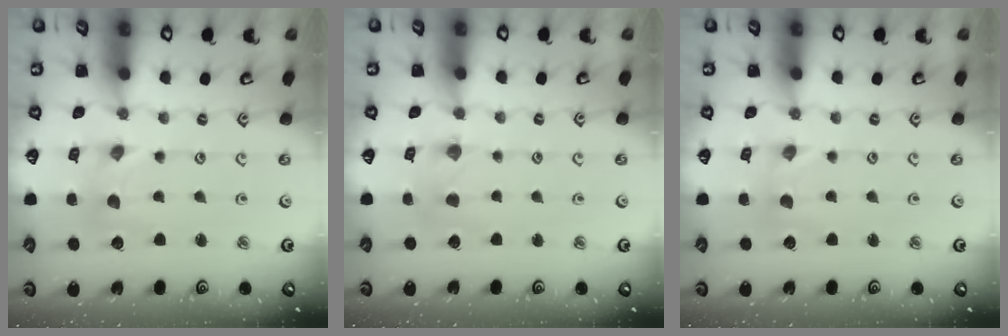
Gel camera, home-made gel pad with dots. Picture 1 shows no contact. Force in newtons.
{"total": 1.8, "press": 1.8, "slide": 0.3}
{"total": 0.0}